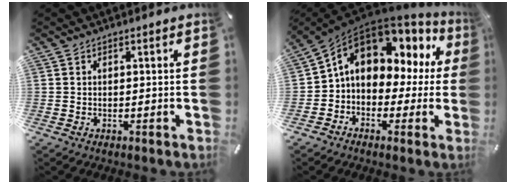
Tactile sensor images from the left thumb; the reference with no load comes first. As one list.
[{"total": 12.7, "force": [4.4, 9.3, 7.3], "torque": [-0.130, -0.017, 0.080]}]